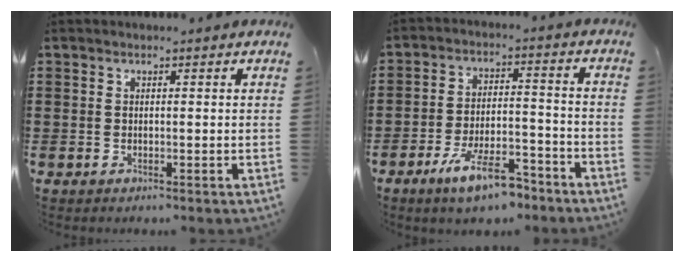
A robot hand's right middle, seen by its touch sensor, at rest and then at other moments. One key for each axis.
{"total": 8.9, "fx": -6.5, "fy": 2.2, "fz": 5.7, "tx": -0.114, "ty": 0.004, "tz": -0.120}